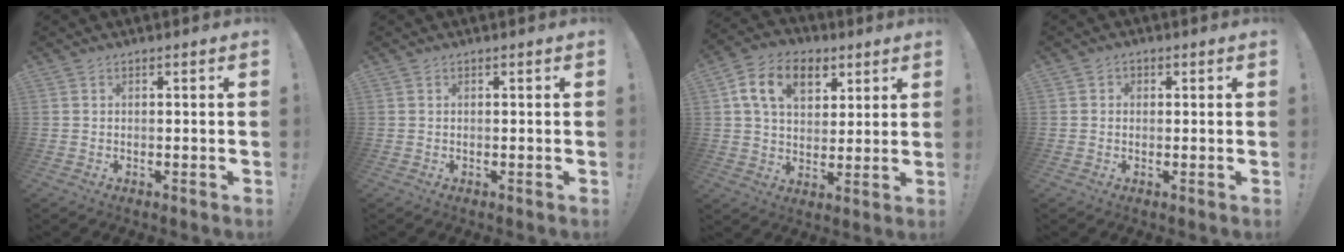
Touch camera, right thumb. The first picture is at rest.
{"total": 0.0}
{"total": 14.0, "force": [5.9, 9.7, 8.1], "torque": [-0.126, -0.011, 0.113]}
{"total": 1.6, "force": [-0.2, 1.5, 0.6], "torque": [-0.009, 0.006, -0.004]}